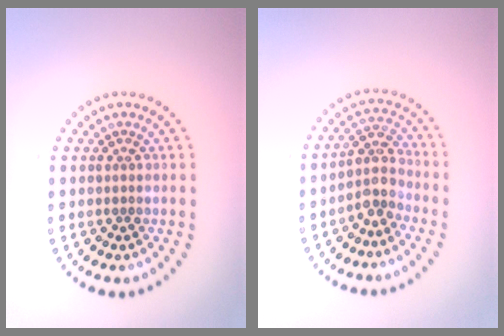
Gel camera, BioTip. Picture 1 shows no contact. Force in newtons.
{"total": 3.2, "press": 2.5, "slide": 2.0}